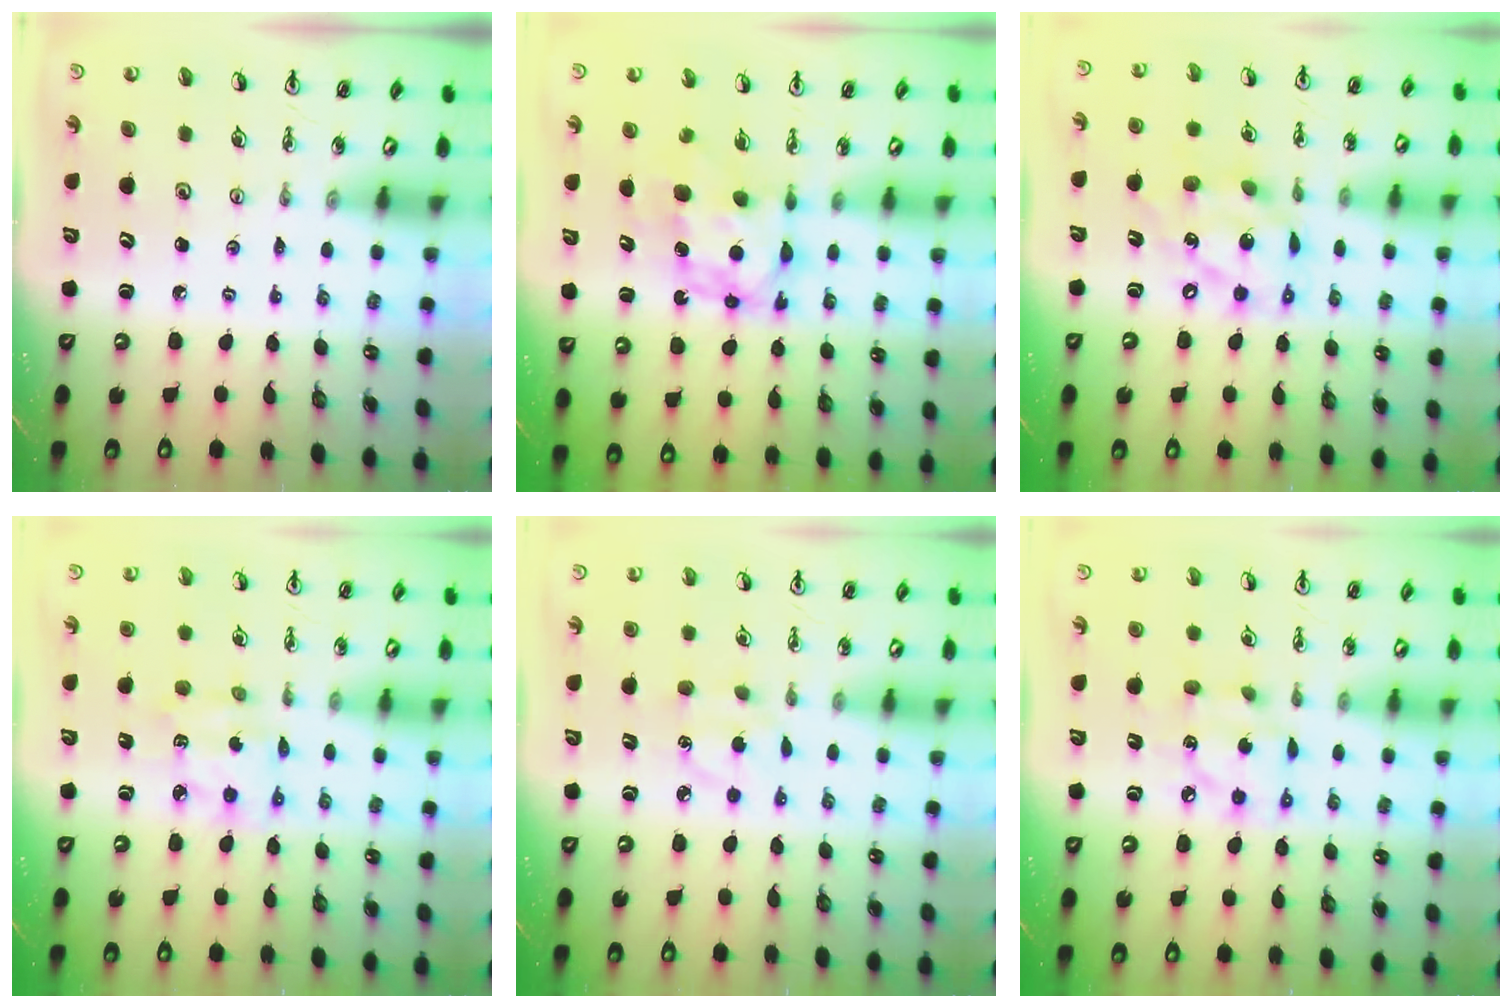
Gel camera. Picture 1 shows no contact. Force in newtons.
{"total": 6.5, "press": 6.4, "slide": 0.7}
{"total": 13.8, "press": 13.8, "slide": 1.2}
{"total": 5.3, "press": 5.3, "slide": 0.4}
{"total": 4.6, "press": 4.6, "slide": 0.5}
{"total": 9.4, "press": 9.4, "slide": 0.5}